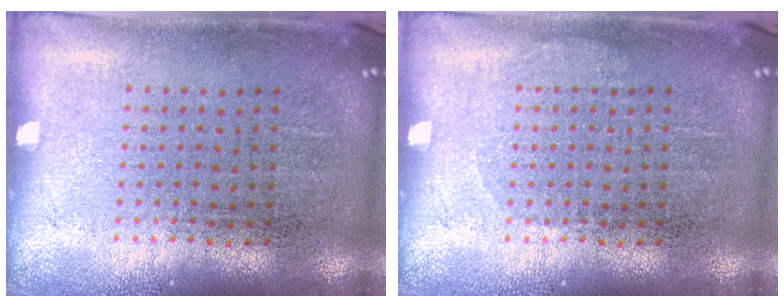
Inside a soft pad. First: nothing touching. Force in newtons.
{"total": 0.7, "press": 0.7, "slide": 0.2}